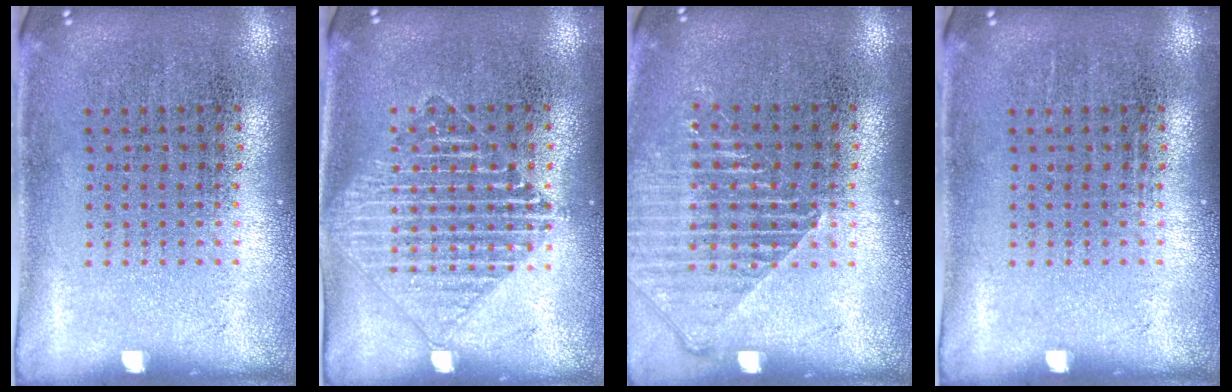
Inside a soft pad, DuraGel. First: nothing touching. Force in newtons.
{"total": 1.5, "press": 1.5, "slide": 0.2}
{"total": 1.3, "press": 1.3, "slide": 0.4}
{"total": 0.0}